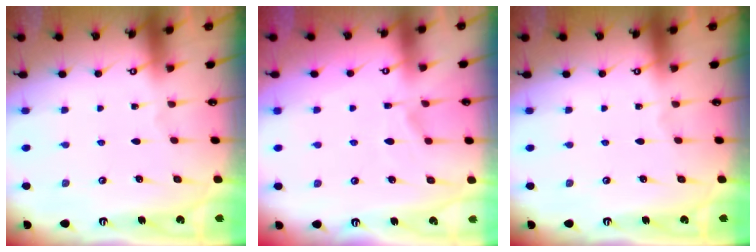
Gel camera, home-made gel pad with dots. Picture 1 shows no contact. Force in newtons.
{"total": 1.7, "press": 1.1, "slide": 1.2}
{"total": 0.0}